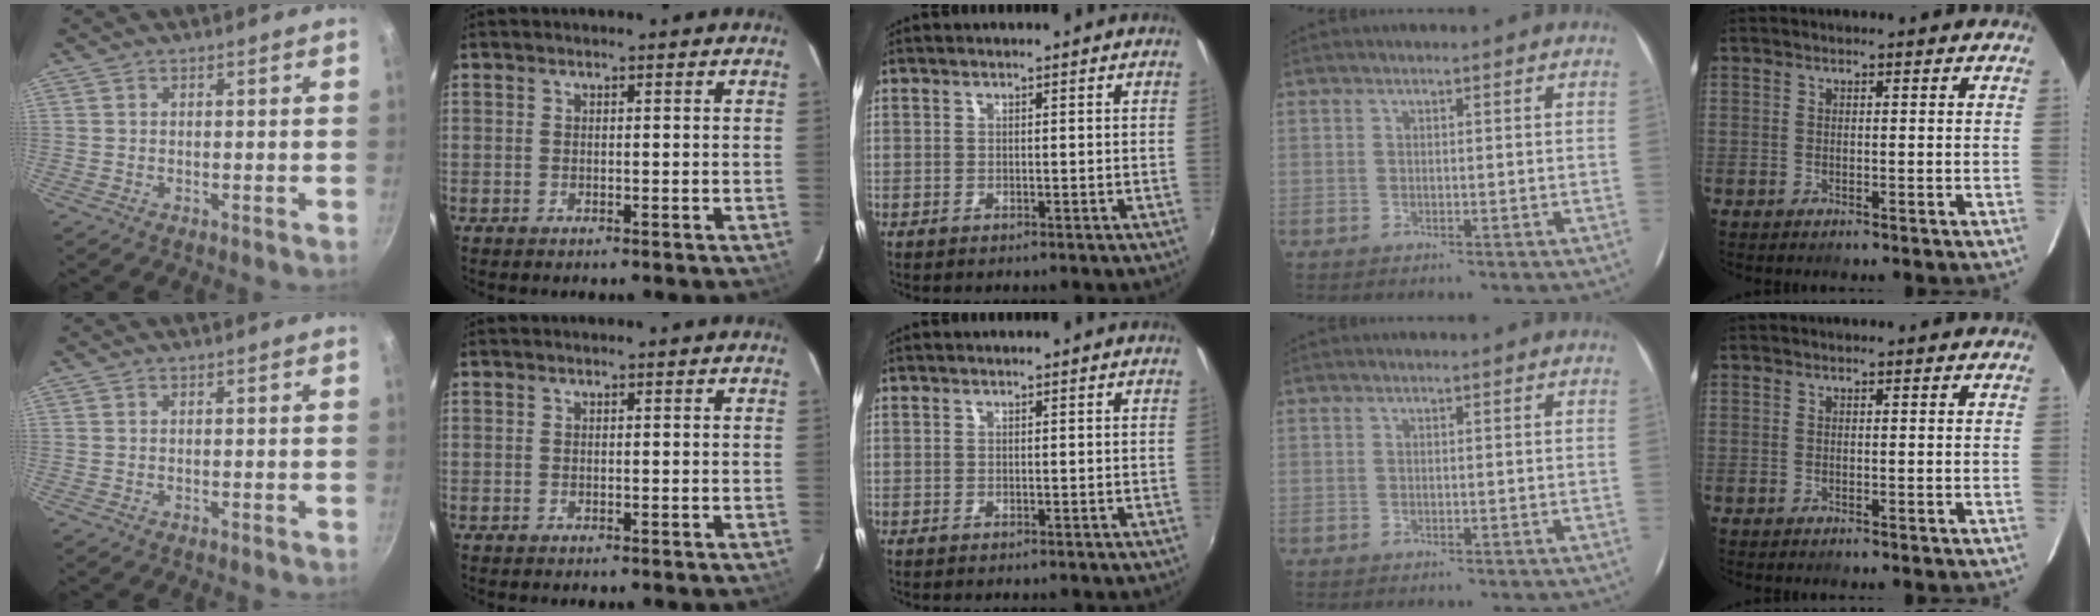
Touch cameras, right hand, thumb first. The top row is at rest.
{}